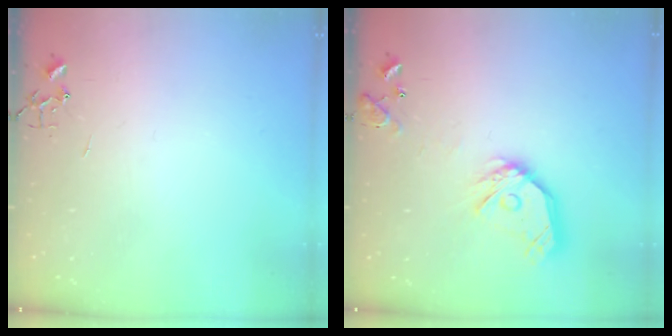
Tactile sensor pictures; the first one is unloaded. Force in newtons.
{"total": 15.3, "press": 15.1, "slide": 2.1}